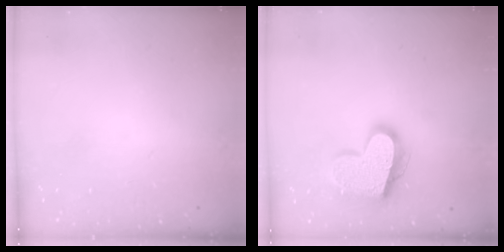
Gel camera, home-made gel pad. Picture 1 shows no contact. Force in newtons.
{"total": 20.3, "press": 20.3, "slide": 1.5}